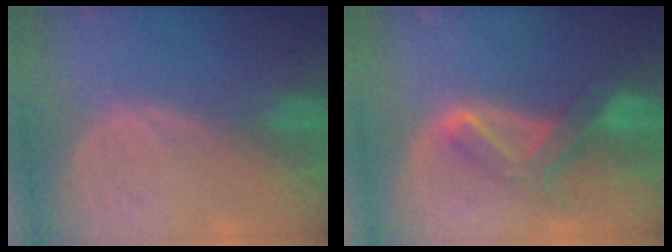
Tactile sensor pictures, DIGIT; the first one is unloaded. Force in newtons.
{"total": 6.9, "press": 5.8, "slide": 3.7}